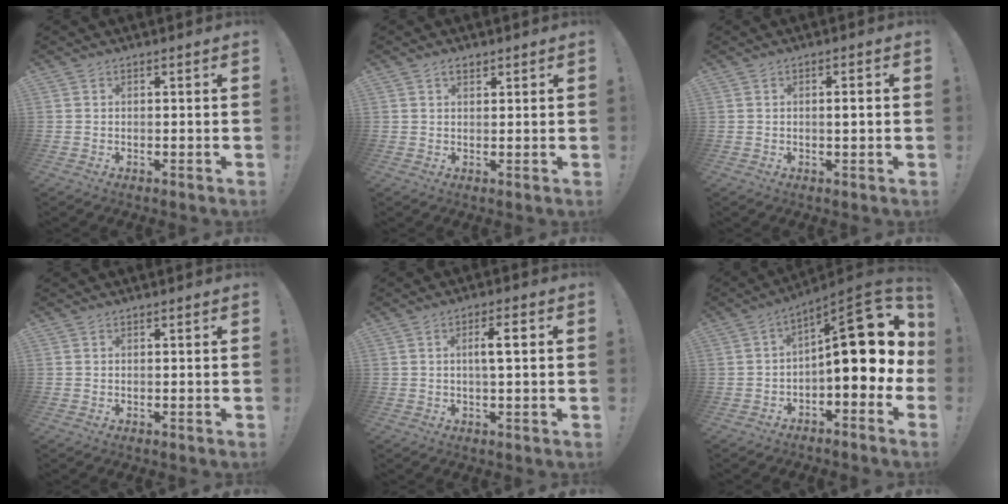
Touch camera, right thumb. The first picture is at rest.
{"total": 2.0, "force": [1.3, 1.0, 1.1], "torque": [-0.014, -0.003, 0.022]}
{"total": 1.8, "force": [0.1, 0.1, 1.8], "torque": [-0.023, -0.005, -0.003]}
{"total": 0.0}
{"total": 5.3, "force": [0.8, 0.8, 5.2], "torque": [-0.087, 0.002, 0.006]}
{"total": 18.0, "force": [2.6, 6.6, 16.5], "torque": [-0.224, -0.014, 0.046]}